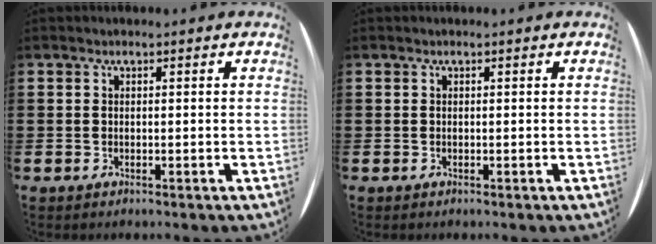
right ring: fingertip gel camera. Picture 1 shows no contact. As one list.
[{"total": 0.0}]